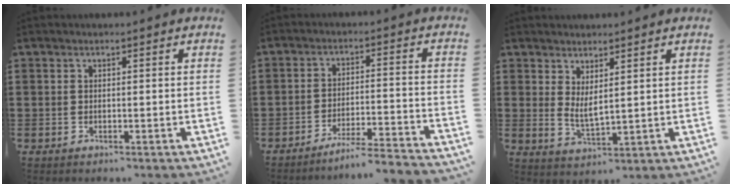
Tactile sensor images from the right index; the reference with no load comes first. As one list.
[{"total": 5.2, "force": [-4.8, -0.5, 2.0], "torque": [-0.040, -0.017, -0.096]}, {"total": 2.8, "force": [1.7, 0.6, 2.2], "torque": [-0.047, -0.002, 0.033]}]